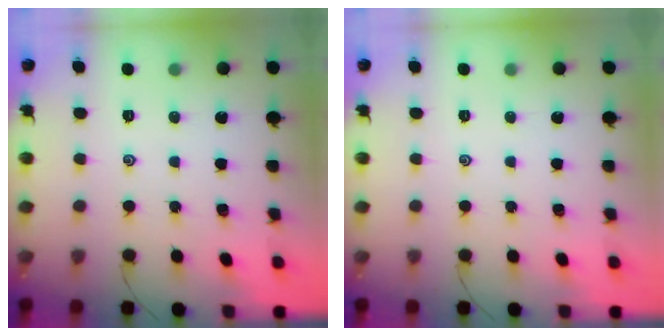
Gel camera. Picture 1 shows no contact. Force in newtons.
{"total": 0.0}